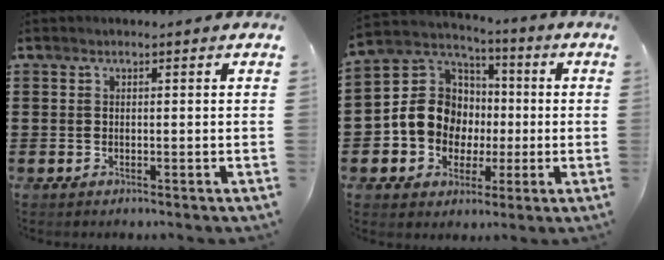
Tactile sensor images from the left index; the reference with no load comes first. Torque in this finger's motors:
{"motor_torque": [1.39, 0.75, 0.90, 0.12]}